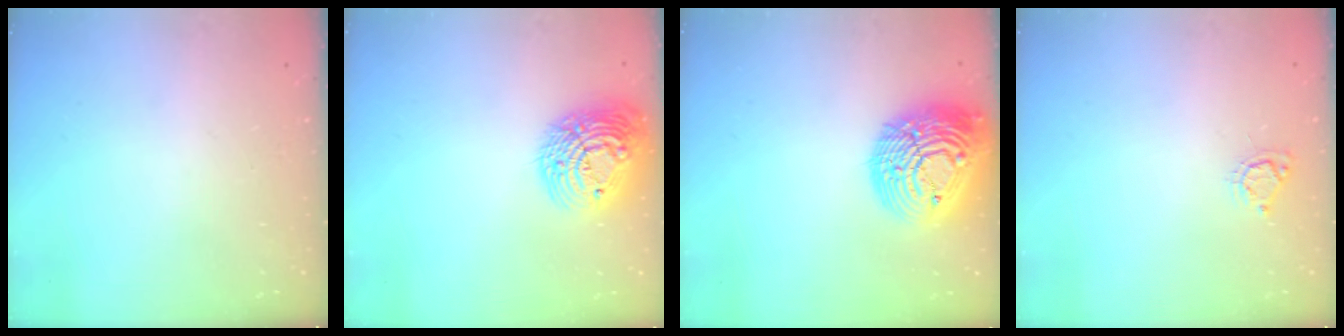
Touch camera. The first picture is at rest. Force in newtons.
{"total": 17.3, "press": 17.3, "slide": 1.1}
{"total": 23.9, "press": 23.8, "slide": 2.2}
{"total": 5.0, "press": 5.0, "slide": 0.5}